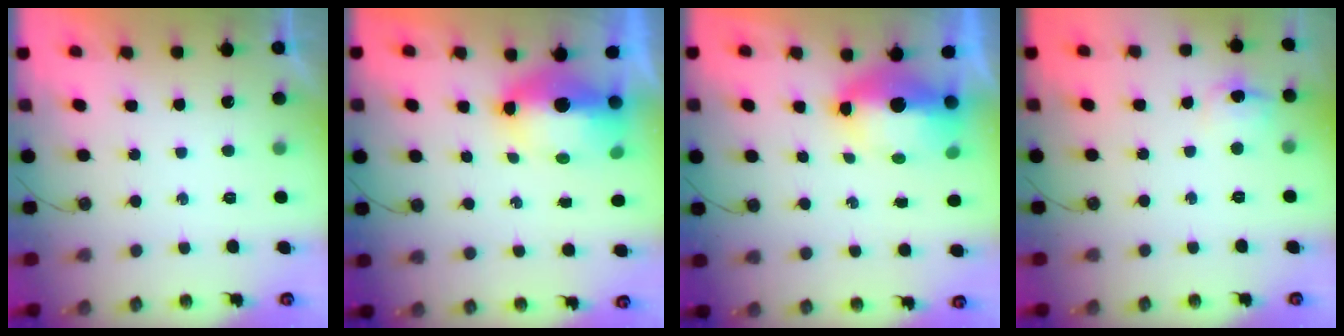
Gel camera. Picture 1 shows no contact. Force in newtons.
{"total": 13.2, "press": 10.2, "slide": 8.4}
{"total": 9.1, "press": 9.0, "slide": 1.3}
{"total": 7.5, "press": 7.5, "slide": 0.7}